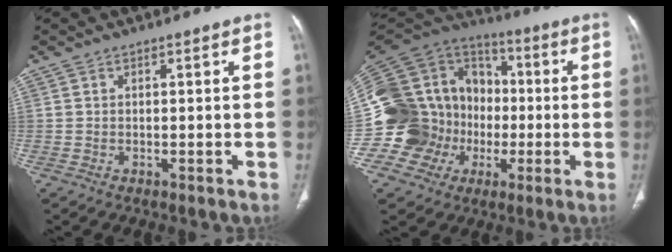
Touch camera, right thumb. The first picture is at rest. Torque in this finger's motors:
{"motor_torque": [1.89, 1.70, 0.85, -0.68, 0.29]}